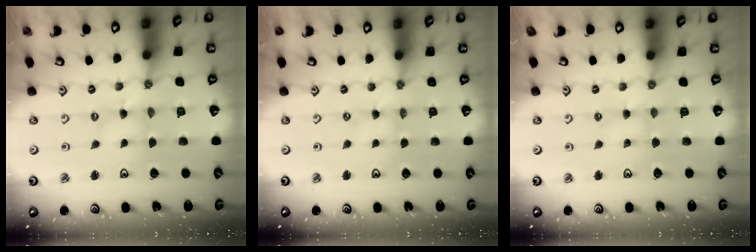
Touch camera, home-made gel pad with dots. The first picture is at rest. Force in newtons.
{"total": 0.0}
{"total": 1.2, "press": 1.2, "slide": 0.2}